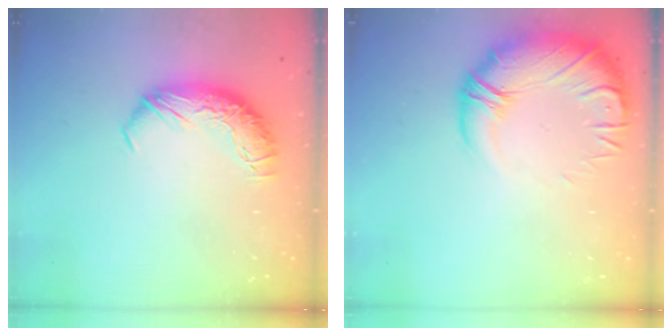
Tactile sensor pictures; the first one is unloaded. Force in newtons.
{"total": 3.2, "press": 1.0, "slide": 3.0}